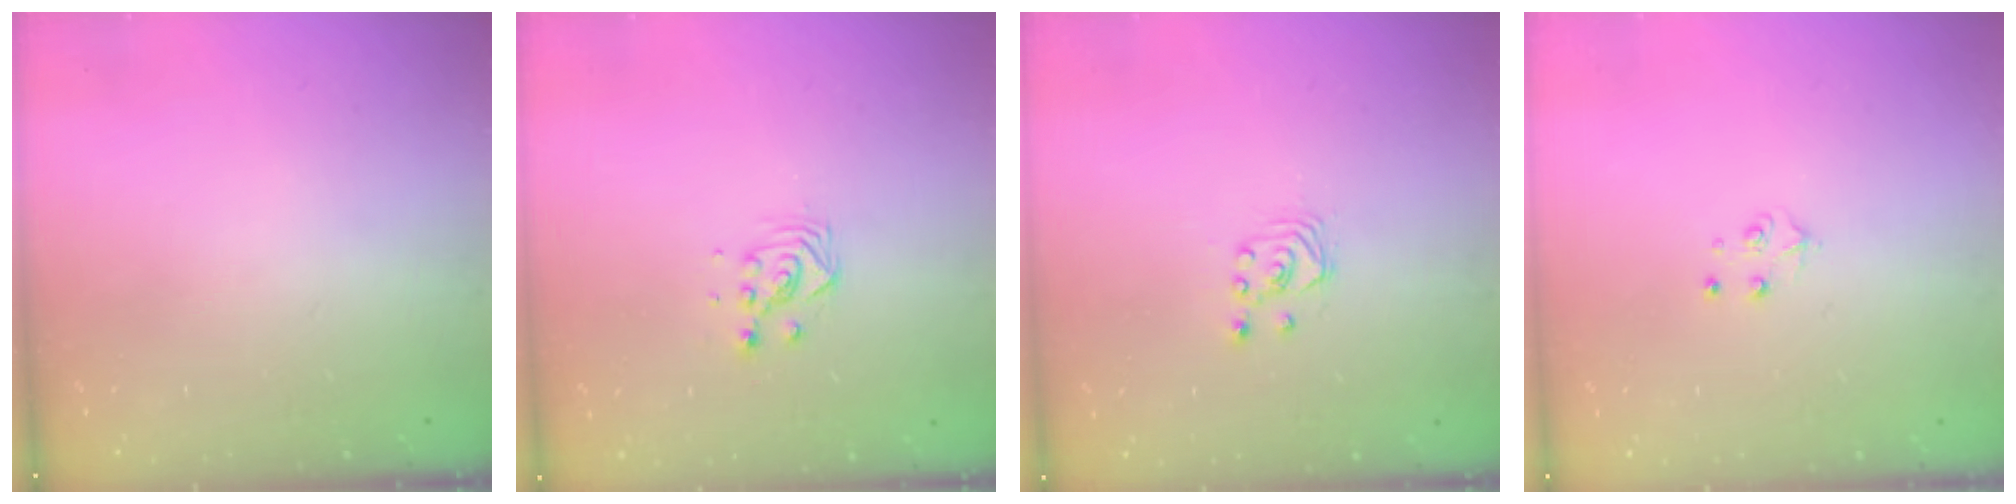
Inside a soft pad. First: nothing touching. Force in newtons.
{"total": 3.3, "press": 3.3, "slide": 0.2}
{"total": 2.1, "press": 2.1, "slide": 0.3}
{"total": 3.9, "press": 3.8, "slide": 0.5}